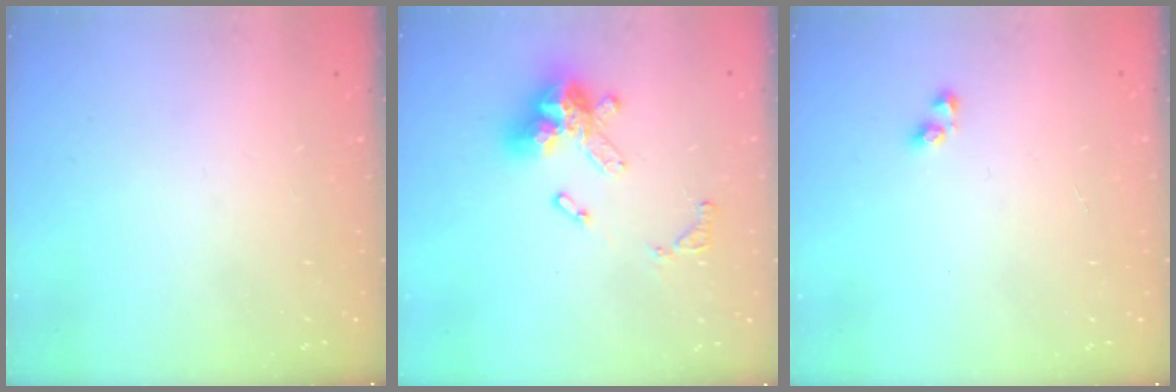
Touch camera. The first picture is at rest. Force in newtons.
{"total": 15.2, "press": 15.1, "slide": 1.7}
{"total": 2.9, "press": 2.9, "slide": 0.2}